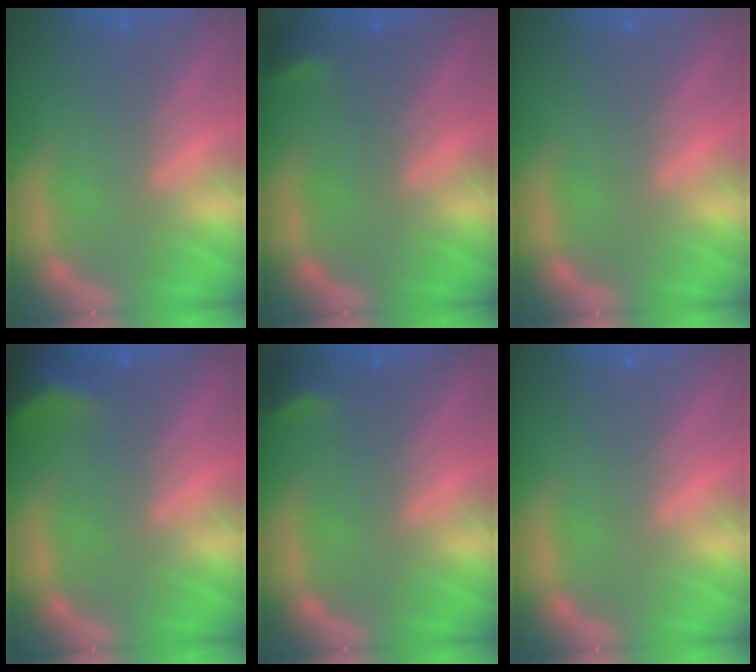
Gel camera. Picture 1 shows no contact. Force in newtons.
{"total": 1.4}
{"total": 0.0}
{"total": 5.4}
{"total": 1.9}
{"total": 0.0}